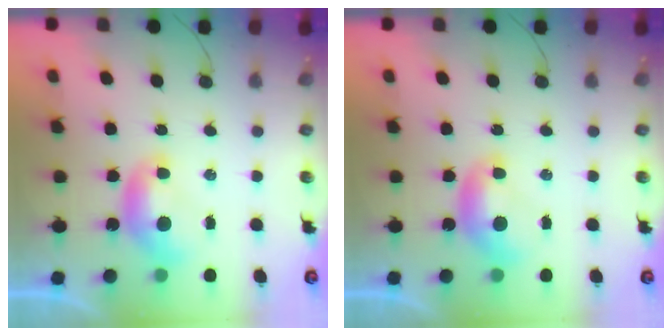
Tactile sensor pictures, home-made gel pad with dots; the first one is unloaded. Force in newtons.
{"total": 0.0}